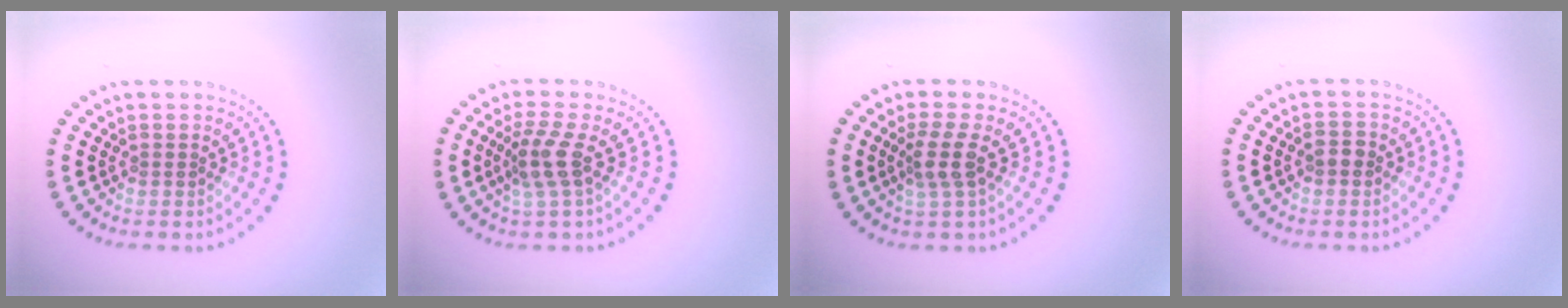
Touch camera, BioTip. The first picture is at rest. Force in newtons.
{"total": 2.8, "press": 2.2, "slide": 1.8}
{"total": 2.4, "press": 1.9, "slide": 1.5}
{"total": 1.5, "press": 1.5, "slide": 0.2}